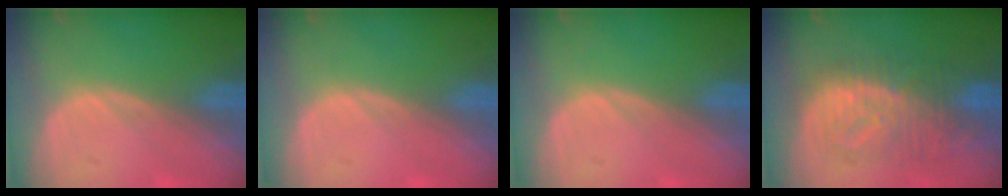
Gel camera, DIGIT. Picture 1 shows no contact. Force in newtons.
{"total": 0.0}
{"total": 0.0}
{"total": 8.9, "press": 8.9, "slide": 0.3}